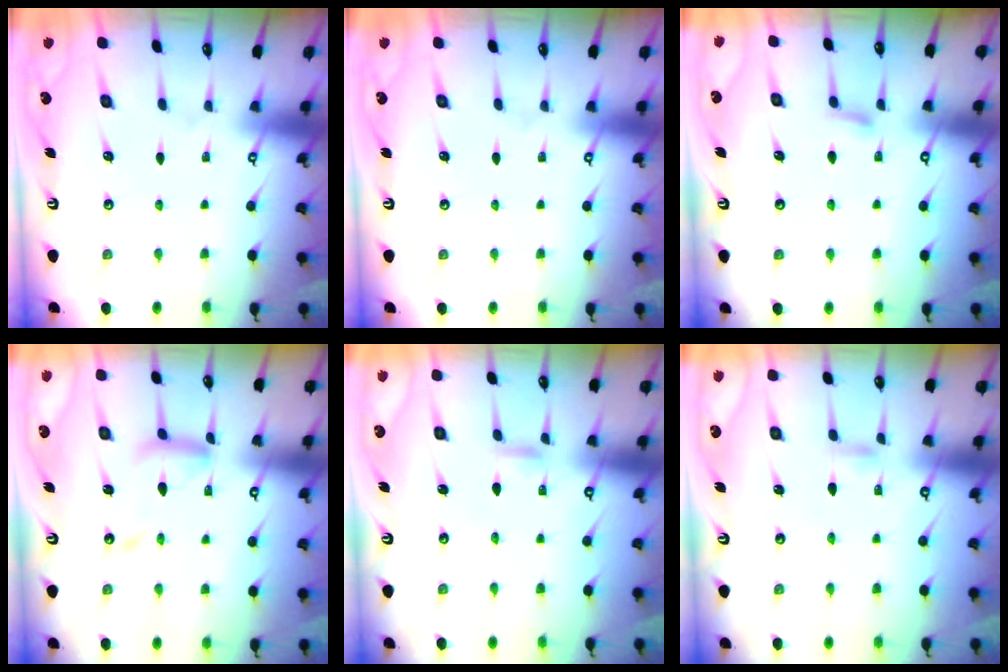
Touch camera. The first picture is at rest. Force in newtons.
{"total": 0.0}
{"total": 4.7, "press": 4.6, "slide": 0.6}
{"total": 12.1, "press": 12.1, "slide": 1.1}
{"total": 2.0, "press": 2.0, "slide": 0.1}
{"total": 3.6, "press": 3.6, "slide": 0.2}